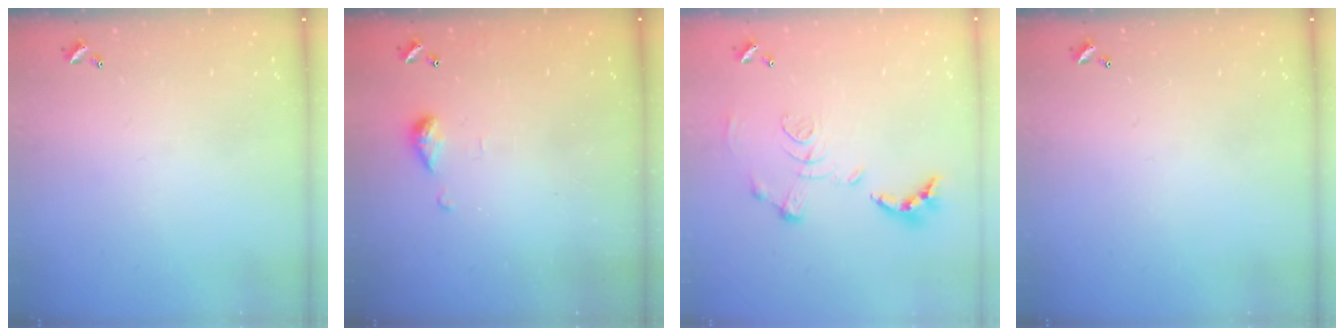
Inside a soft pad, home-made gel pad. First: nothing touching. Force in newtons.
{"total": 5.6, "press": 5.5, "slide": 0.7}
{"total": 1.2, "press": 0.4, "slide": 1.1}
{"total": 0.0}